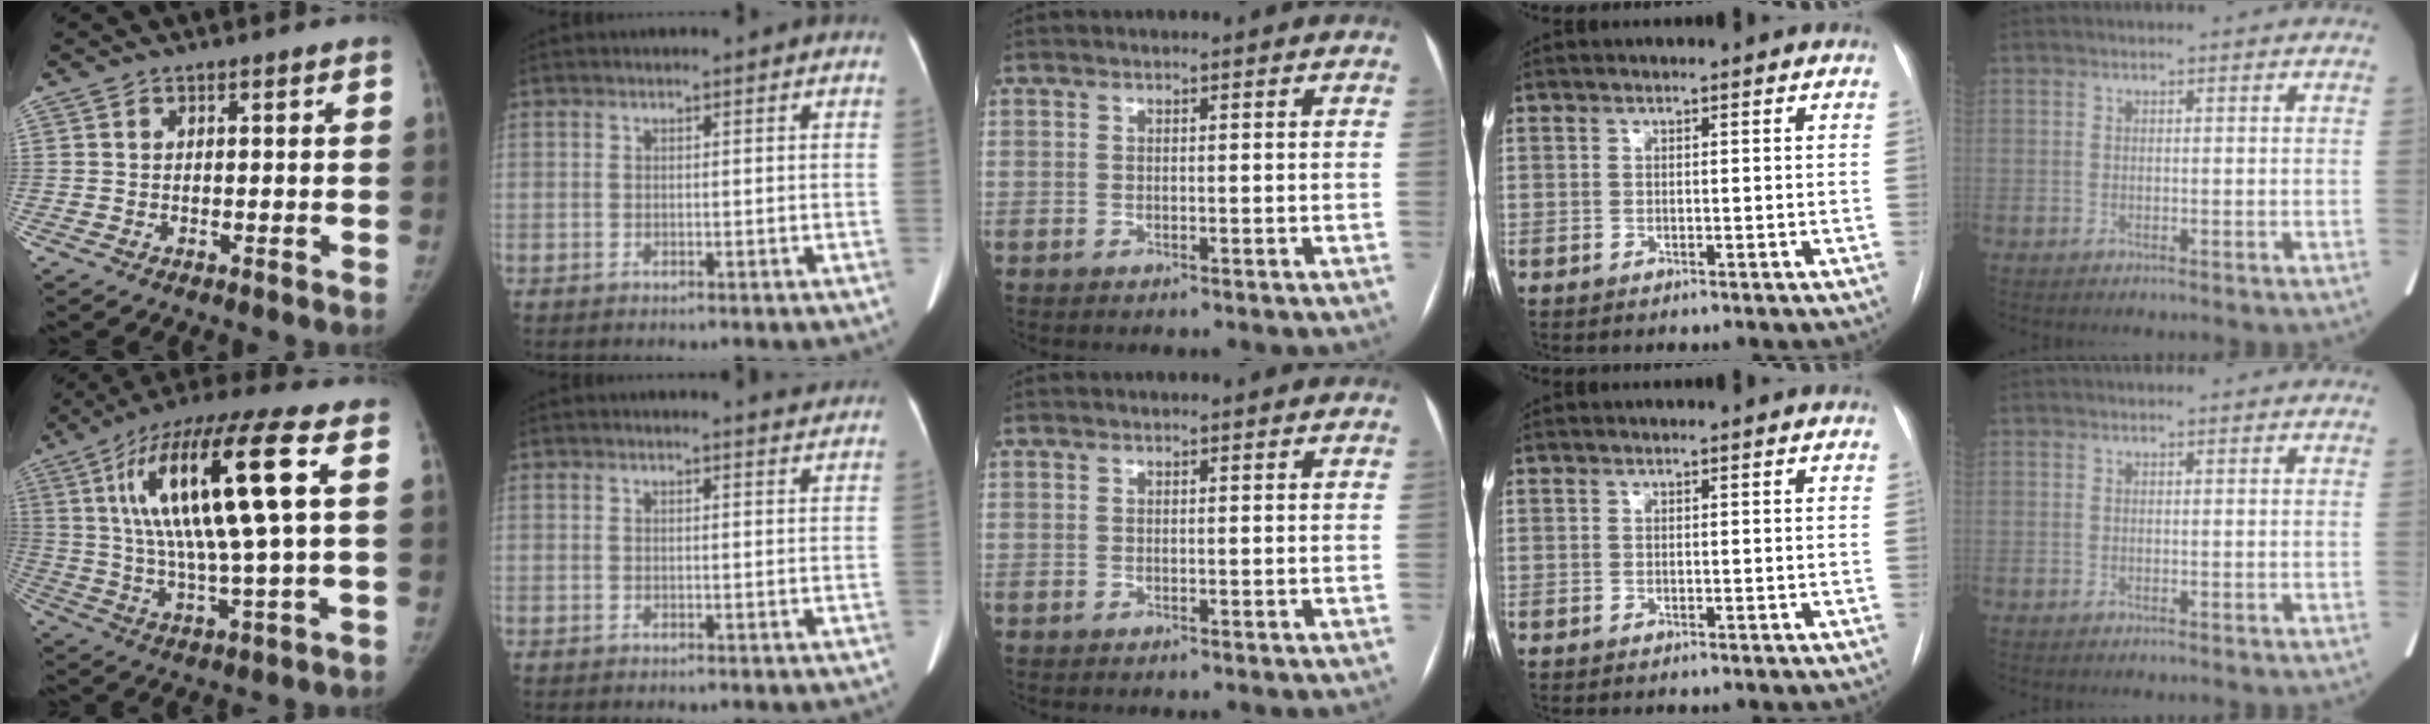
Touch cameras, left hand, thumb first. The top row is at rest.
{"thumb": {"total": 20.8, "force": [5.0, 3.3, 19.9], "torque": [-0.383, 0.005, 0.078]}, "index": {"total": 1.9, "force": [1.9, -0.1, 0.1], "torque": [-0.007, -0.007, 0.018]}}